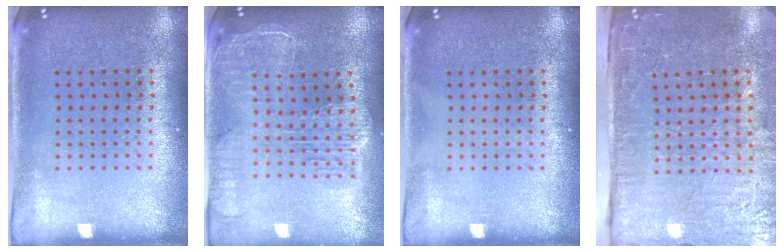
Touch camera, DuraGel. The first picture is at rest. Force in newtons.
{"total": 2.3, "press": 2.0, "slide": 1.1}
{"total": 0.0}
{"total": 5.0, "press": 4.1, "slide": 2.8}